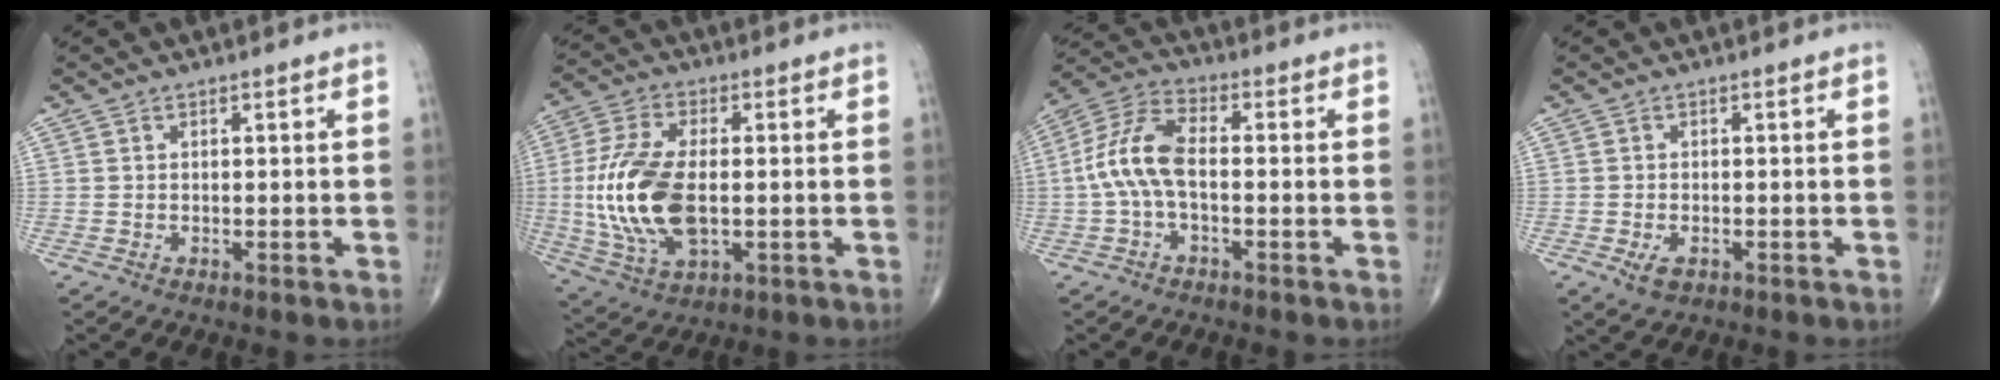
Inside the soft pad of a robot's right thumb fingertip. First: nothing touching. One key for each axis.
{"total": 16.8, "fx": -1.0, "fy": 8.6, "fz": 14.4, "tx": -0.310, "ty": -0.005, "tz": -0.013}
{"total": 9.7, "fx": -1.0, "fy": 4.6, "fz": 8.4, "tx": -0.185, "ty": 0.031, "tz": -0.028}
{"total": 2.9, "fx": -1.3, "fy": 1.6, "fz": 2.0, "tx": -0.034, "ty": -0.002, "tz": -0.017}